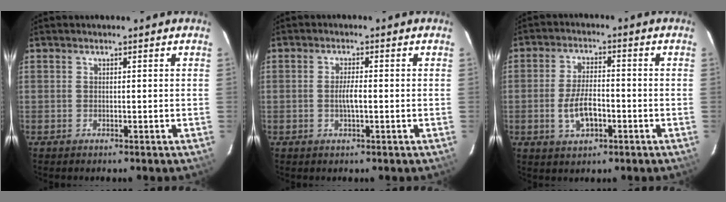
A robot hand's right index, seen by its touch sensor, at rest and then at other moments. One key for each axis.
{"total": 2.6, "fx": -0.5, "fy": 0.4, "fz": 2.6, "tx": -0.048, "ty": 0.000, "tz": -0.010}
{"total": 7.2, "fx": -2.3, "fy": 3.2, "fz": 6.0, "tx": -0.121, "ty": 0.000, "tz": -0.037}